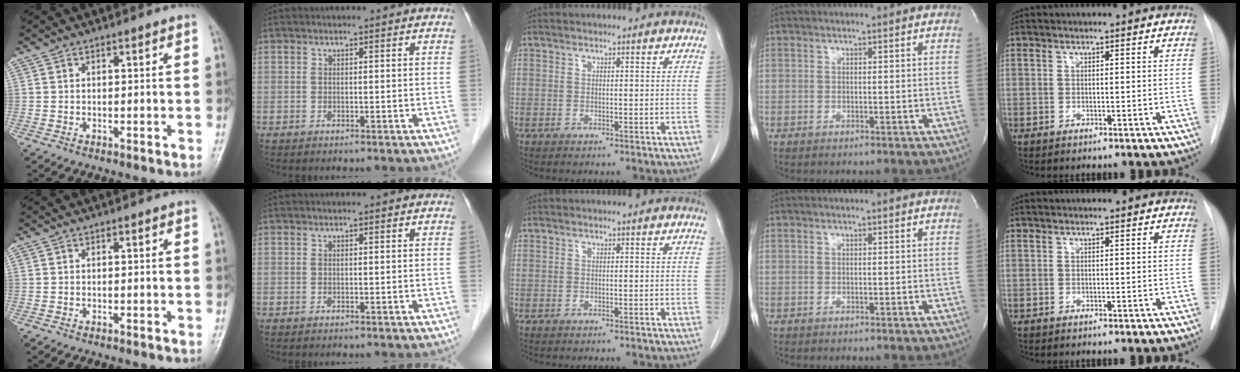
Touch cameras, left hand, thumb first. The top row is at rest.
{}